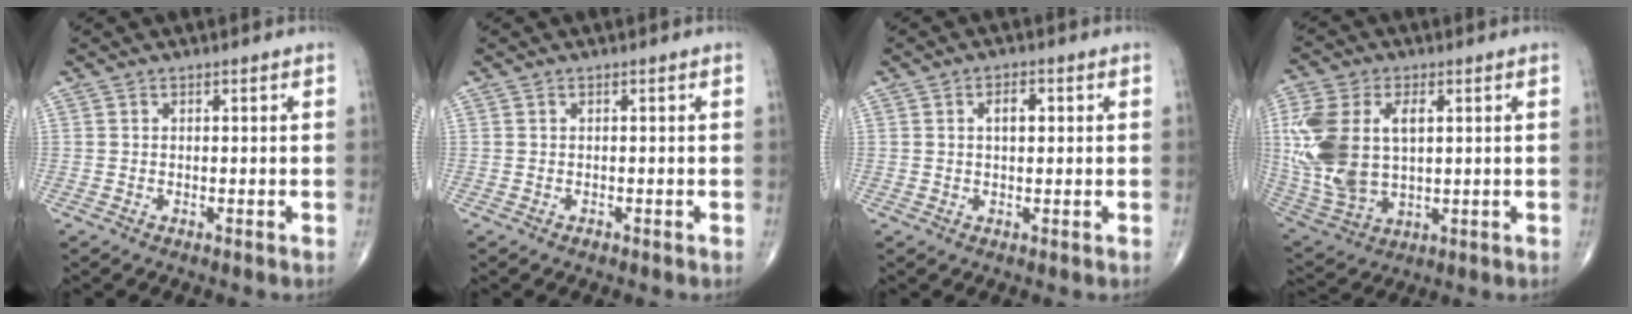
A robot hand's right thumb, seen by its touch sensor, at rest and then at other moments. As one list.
[{"total": 0.0}, {"total": 3.1, "force": [0.7, 1.6, 2.6], "torque": [-0.039, 0.004, 0.011]}, {"total": 17.9, "force": [2.7, 10.8, 14.0], "torque": [-0.307, -0.006, 0.062]}]